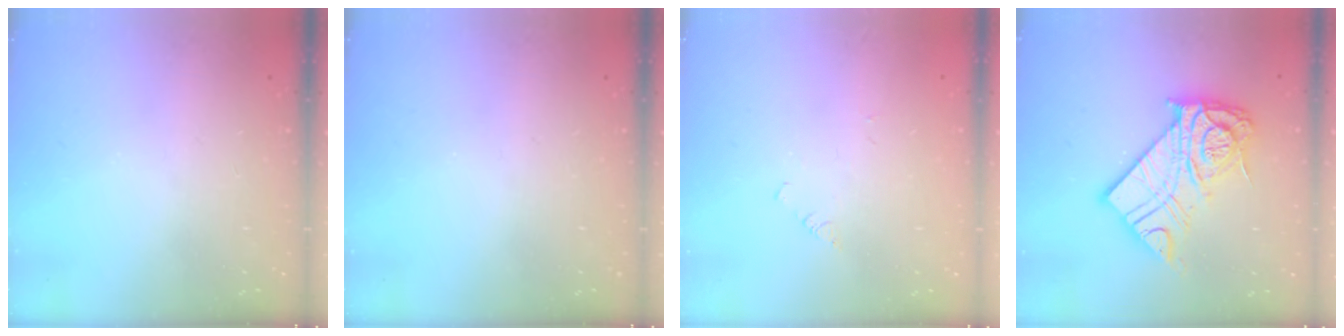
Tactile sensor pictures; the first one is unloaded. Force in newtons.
{"total": 0.0}
{"total": 1.0, "press": 0.9, "slide": 0.2}
{"total": 20.3, "press": 20.1, "slide": 2.2}